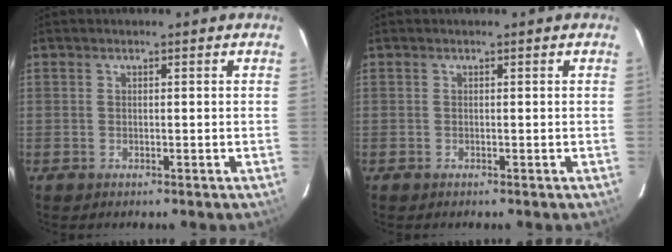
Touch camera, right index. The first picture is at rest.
{"total": 0.0}